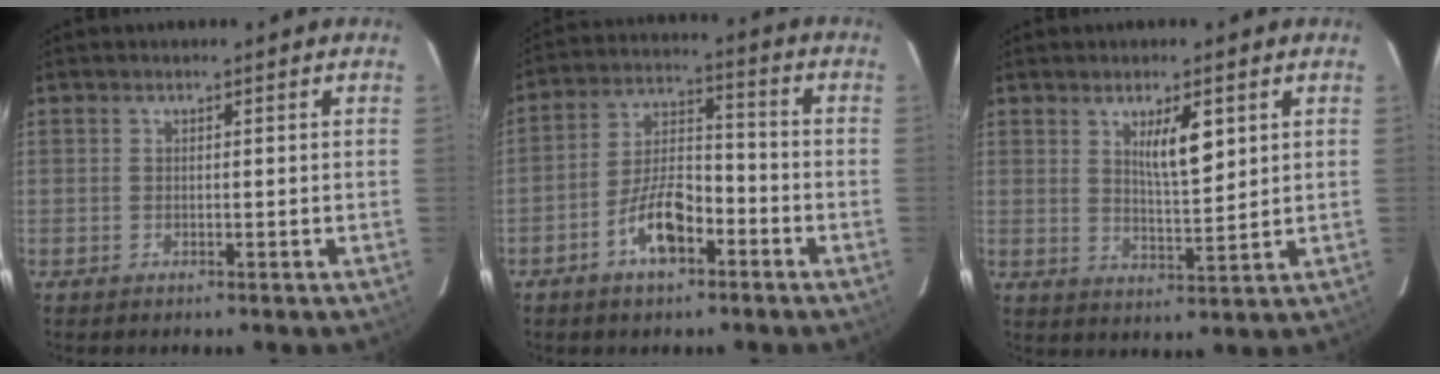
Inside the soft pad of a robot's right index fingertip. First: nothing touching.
{"total": 9.6, "force": [-4.8, 3.9, 7.3], "torque": [-0.148, 0.015, -0.088]}
{"total": 6.4, "force": [2.5, 1.7, 5.6], "torque": [-0.097, -0.004, 0.048]}